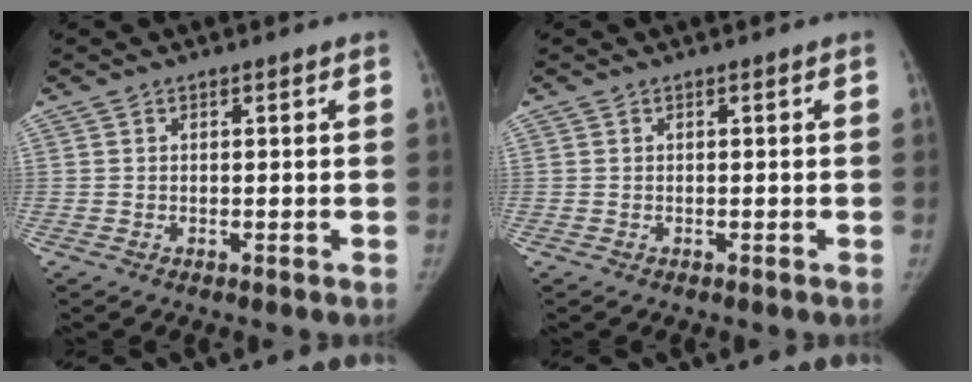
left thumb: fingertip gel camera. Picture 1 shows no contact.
{"total": 0.0}